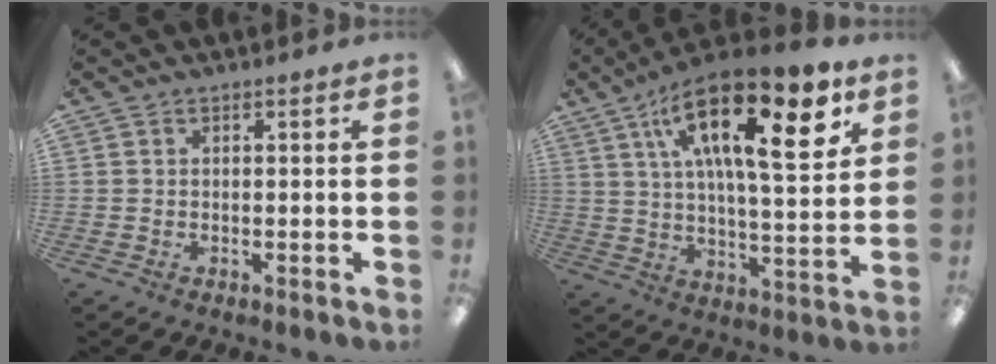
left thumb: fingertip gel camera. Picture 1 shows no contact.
{"total": 23.1, "force": [11.3, 8.3, 18.4], "torque": [-0.288, -0.041, 0.173]}